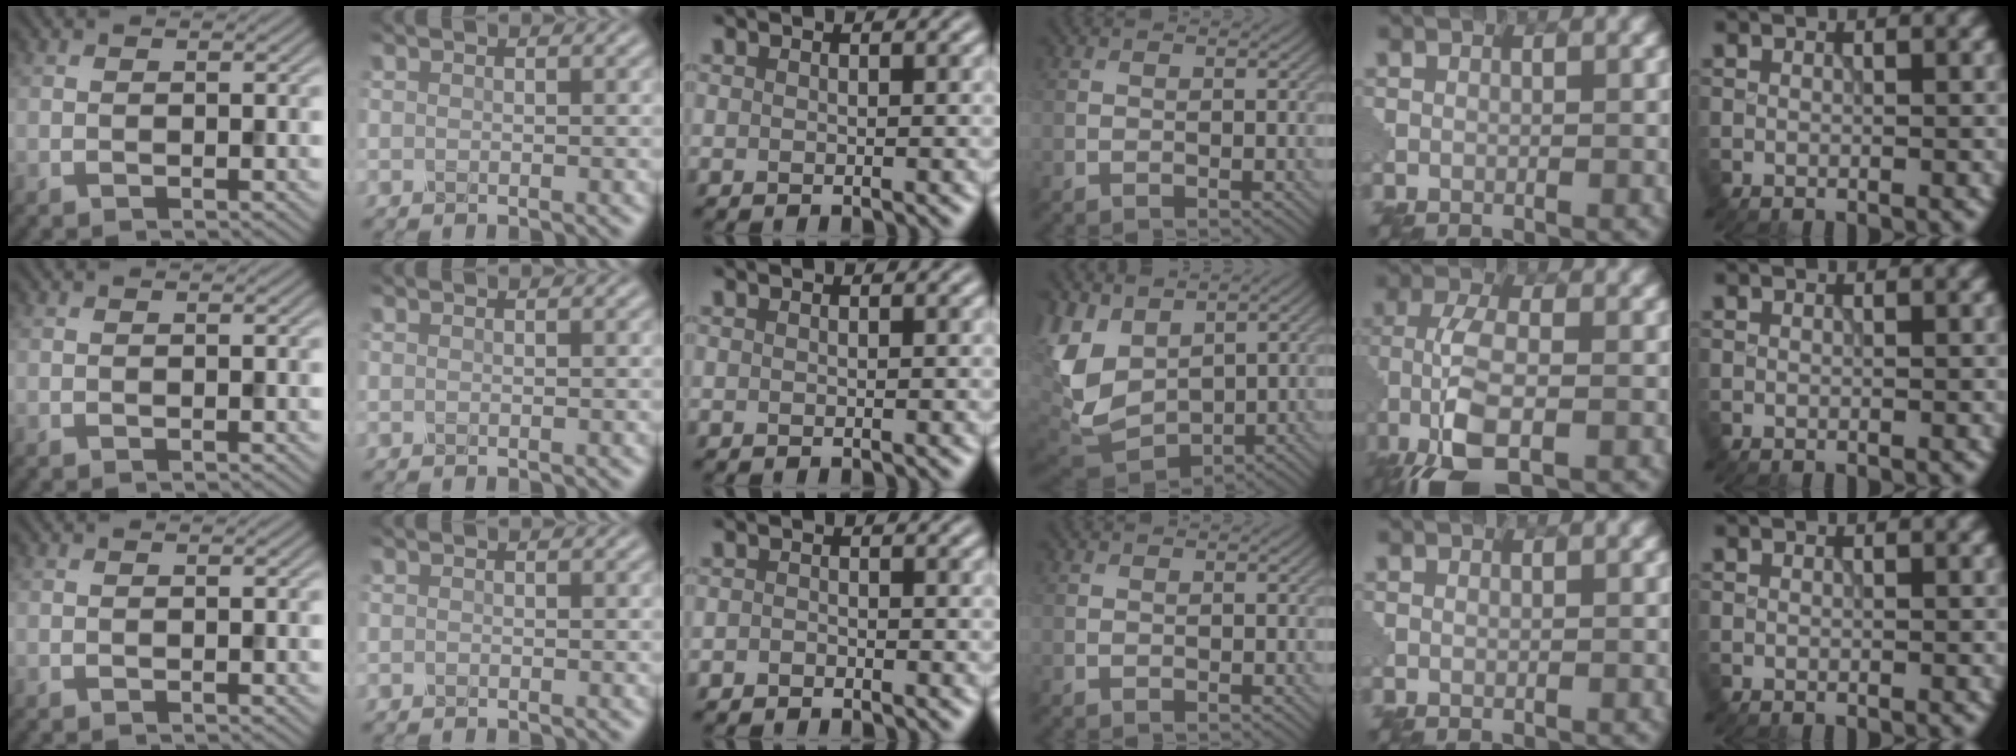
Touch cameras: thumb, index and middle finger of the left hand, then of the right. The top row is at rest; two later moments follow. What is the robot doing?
{"motion": "insert", "object": "pin"}